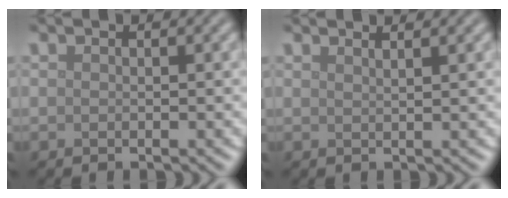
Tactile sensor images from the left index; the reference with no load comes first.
{"total": 2.4, "force": [1.8, 0.9, 1.3], "torque": [0.009, 0.008, -0.002]}